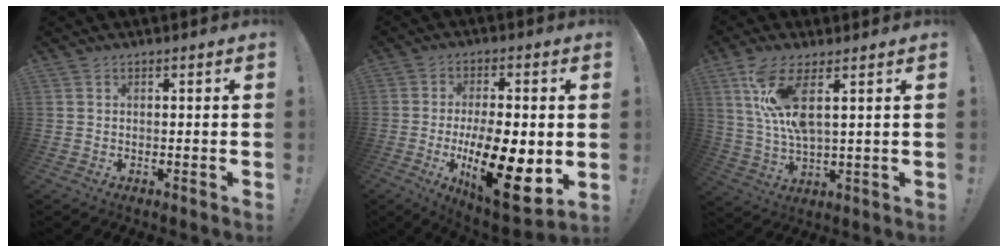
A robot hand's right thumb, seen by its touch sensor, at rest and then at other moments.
{"total": 19.8, "force": [-3.6, 7.5, 18.0], "torque": [-0.309, 0.003, -0.049]}
{"total": 12.3, "force": [5.3, 3.5, 10.5], "torque": [-0.214, -0.026, 0.092]}